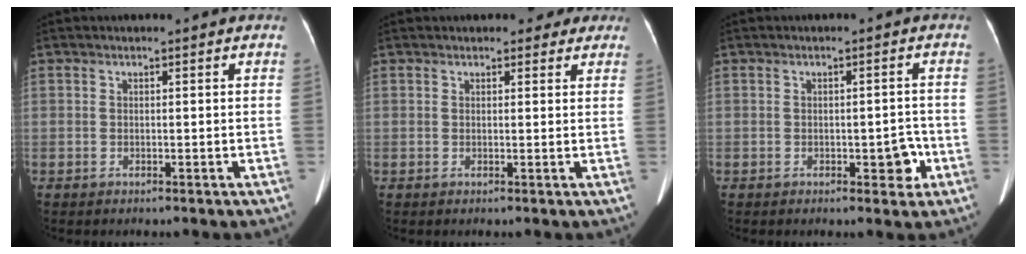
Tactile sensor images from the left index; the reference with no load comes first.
{"total": 3.1, "force": [2.5, 1.6, 0.8], "torque": [0.003, 0.005, 0.022]}
{"total": 3.3, "force": [-1.3, 1.5, 2.6], "torque": [-0.024, 0.006, -0.013]}